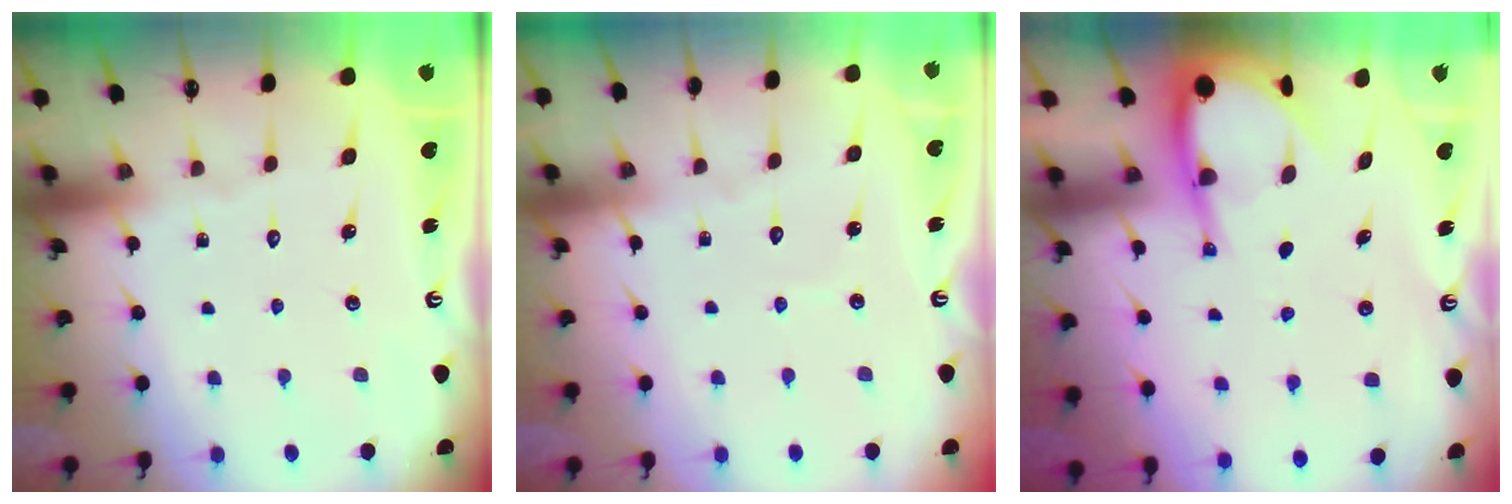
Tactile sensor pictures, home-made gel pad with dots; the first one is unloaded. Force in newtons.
{"total": 2.7, "press": 2.6, "slide": 0.3}
{"total": 7.3, "press": 7.3, "slide": 0.9}